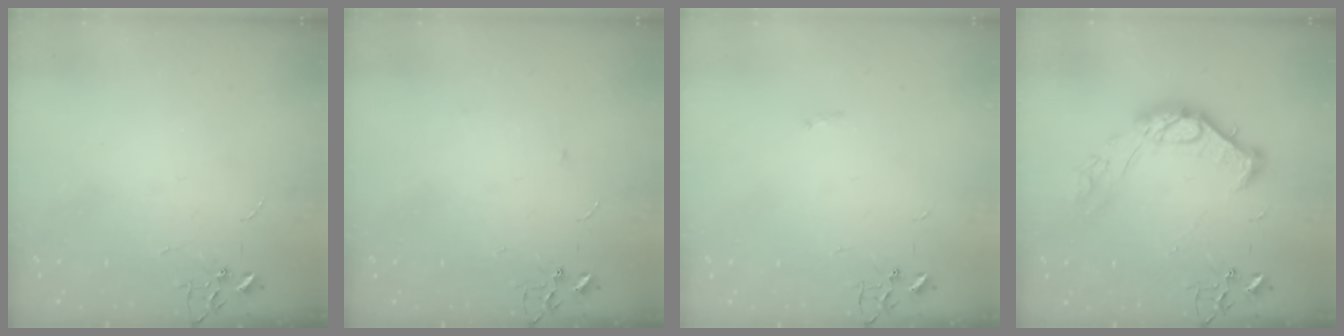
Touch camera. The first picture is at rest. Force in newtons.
{"total": 4.0, "press": 3.9, "slide": 0.9}
{"total": 0.9, "press": 0.9, "slide": 0.2}
{"total": 14.4, "press": 14.4, "slide": 0.9}